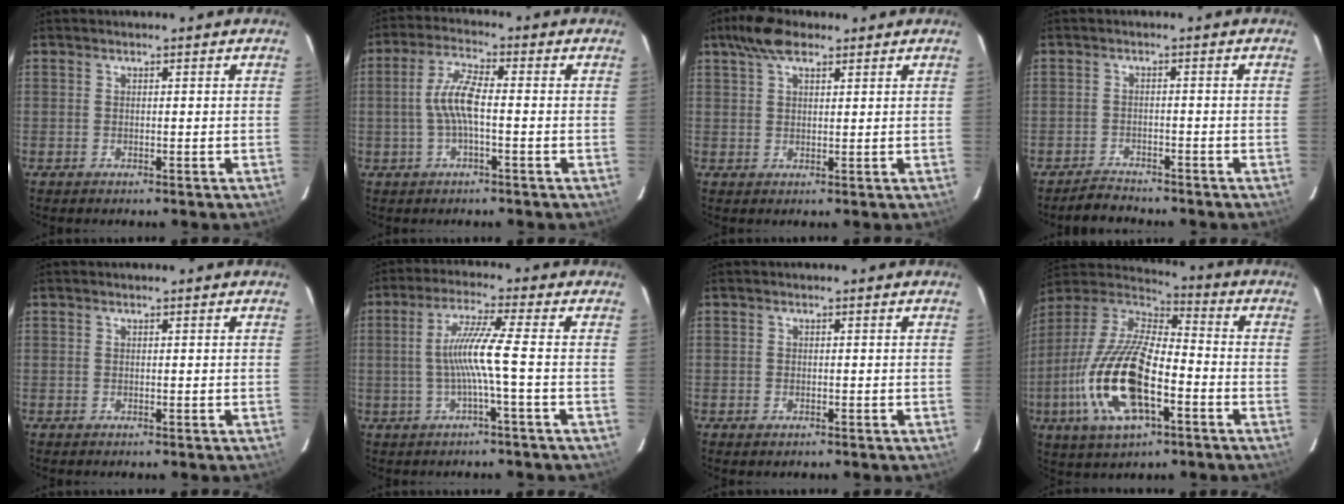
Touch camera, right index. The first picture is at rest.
{"total": 6.6, "force": [-0.9, 1.4, 6.4], "torque": [-0.132, 0.010, -0.017]}
{"total": 5.6, "force": [4.1, 2.1, 3.3], "torque": [-0.066, 0.019, 0.075]}
{"total": 2.8, "force": [-2.8, 0.4, -0.4], "torque": [-0.001, 0.002, -0.046]}
{"total": 0.0}
{"total": 7.0, "force": [-1.1, -2.2, 6.5], "torque": [-0.134, -0.004, -0.015]}
{"total": 0.5, "force": [-0.4, 0.1, -0.2], "torque": [0.005, -0.006, -0.006]}
{"total": 21.2, "force": [-7.1, 8.5, 18.1], "torque": [-0.382, -0.025, -0.136]}